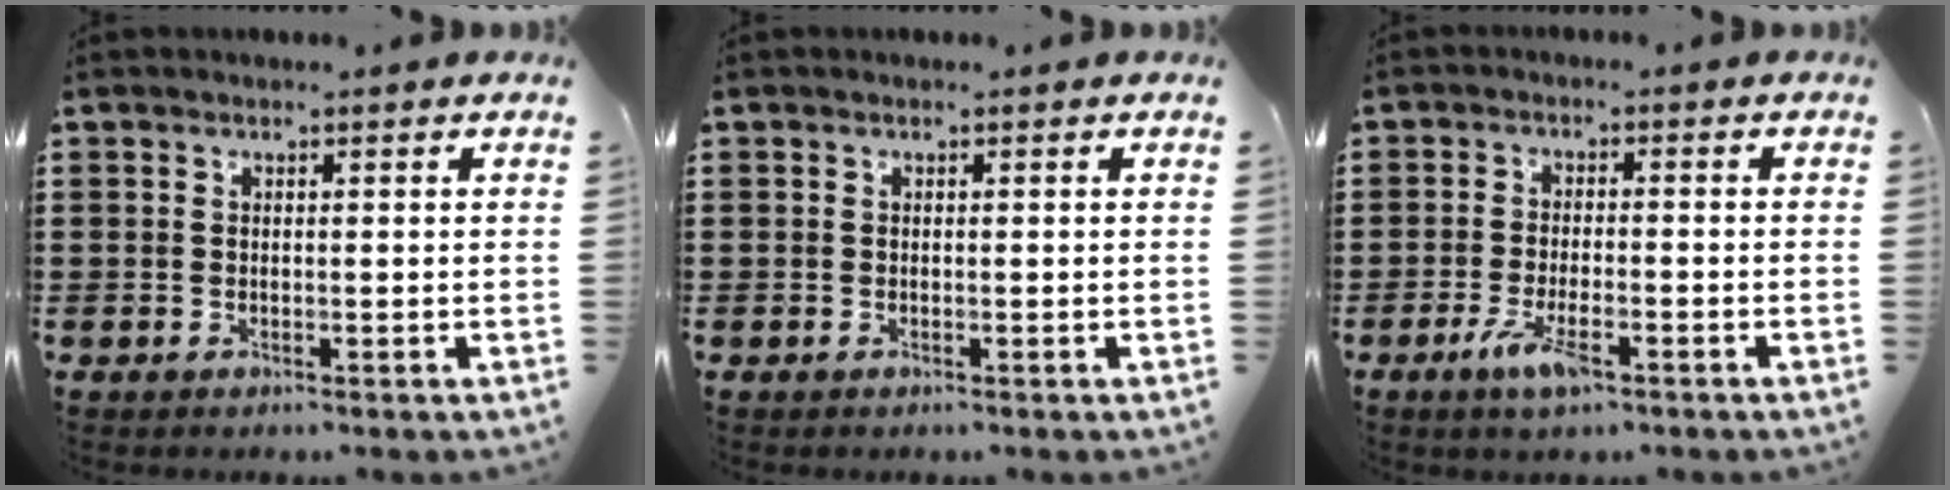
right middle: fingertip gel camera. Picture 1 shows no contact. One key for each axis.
{"total": 0.0}
{"total": 5.4, "fx": -2.8, "fy": 1.5, "fz": 4.3, "tx": -0.093, "ty": -0.007, "tz": -0.054}